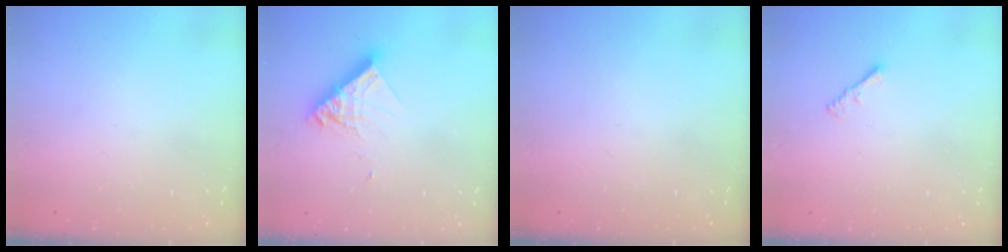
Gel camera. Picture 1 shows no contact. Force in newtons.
{"total": 10.2, "press": 10.2, "slide": 0.3}
{"total": 0.0}
{"total": 1.3, "press": 1.3, "slide": 0.4}